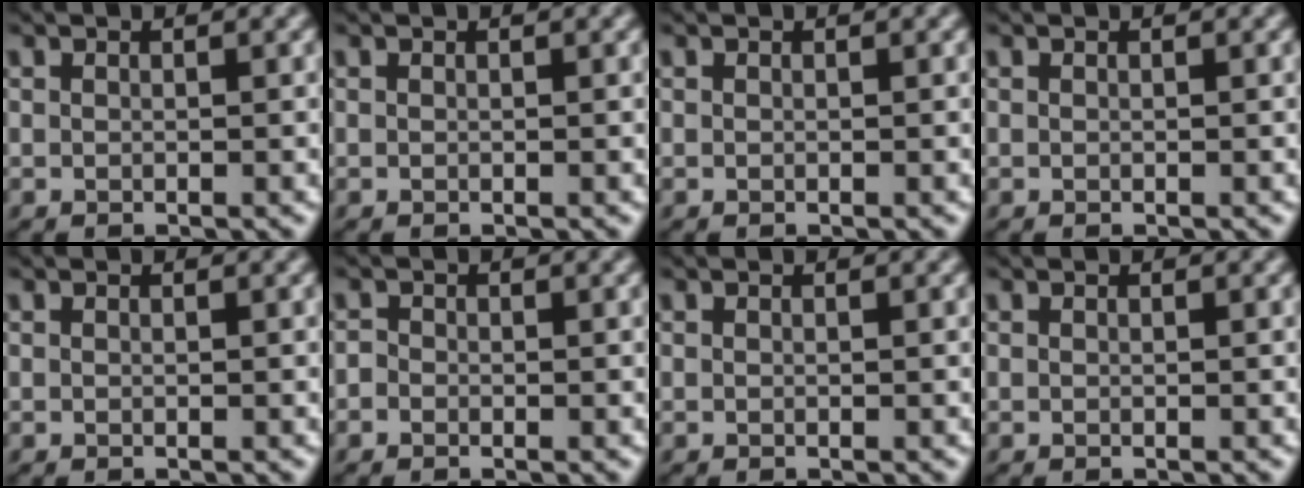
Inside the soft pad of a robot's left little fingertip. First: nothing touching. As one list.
[{"total": 0.0}, {"total": 0.0}, {"total": 0.0}, {"total": 0.0}, {"total": 0.7, "force": [-0.2, 0.7, 0.1], "torque": [0.007, 0.001, -0.014]}, {"total": 0.0}, {"total": 0.0}]